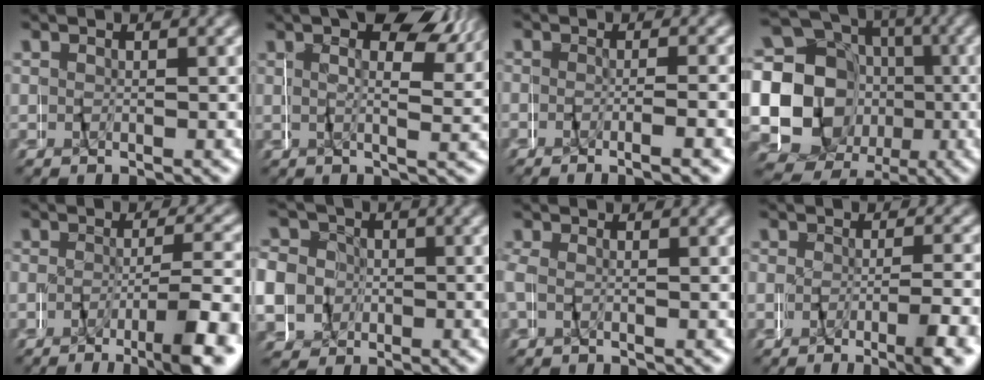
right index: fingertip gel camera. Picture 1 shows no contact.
{"total": 4.5, "force": [2.3, 1.0, 3.8], "torque": [-0.051, 0.013, 0.026]}
{"total": 2.4, "force": [-2.1, -0.4, 1.2], "torque": [-0.023, 0.001, -0.037]}
{"total": 17.3, "force": [-1.8, 15.7, 7.0], "torque": [-0.163, -0.047, -0.031]}
{"total": 6.1, "force": [-4.1, 0.6, 4.5], "torque": [-0.068, -0.005, -0.067]}
{"total": 9.3, "force": [0.6, 8.7, 3.2], "torque": [-0.079, -0.006, 0.001]}
{"total": 1.3, "force": [-0.9, 0.6, 0.8], "torque": [-0.026, 0.000, -0.018]}
{"total": 4.0, "force": [-3.0, 0.6, 2.6], "torque": [-0.036, -0.004, -0.051]}